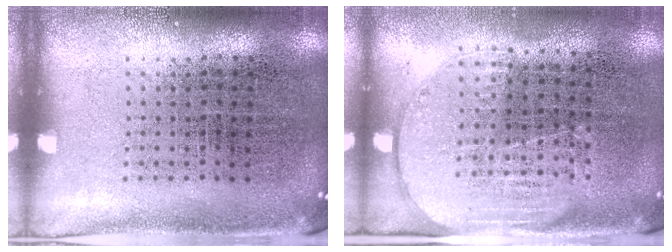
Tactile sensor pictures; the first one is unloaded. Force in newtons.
{"total": 1.7, "press": 1.4, "slide": 0.8}